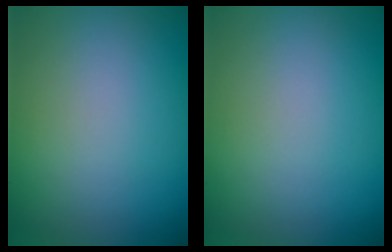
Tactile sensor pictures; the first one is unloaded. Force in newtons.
{"total": 0.0}